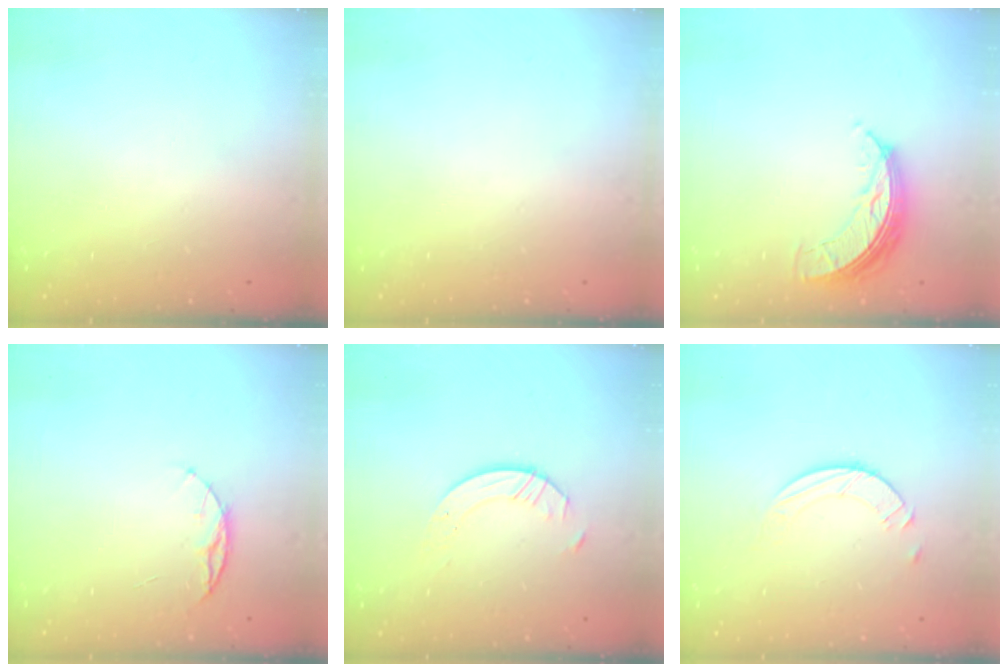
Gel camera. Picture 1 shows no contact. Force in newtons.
{"total": 0.0}
{"total": 7.2, "press": 7.2, "slide": 0.3}
{"total": 5.2, "press": 5.1, "slide": 0.6}
{"total": 5.0, "press": 5.0, "slide": 0.5}
{"total": 6.0, "press": 6.0, "slide": 0.6}